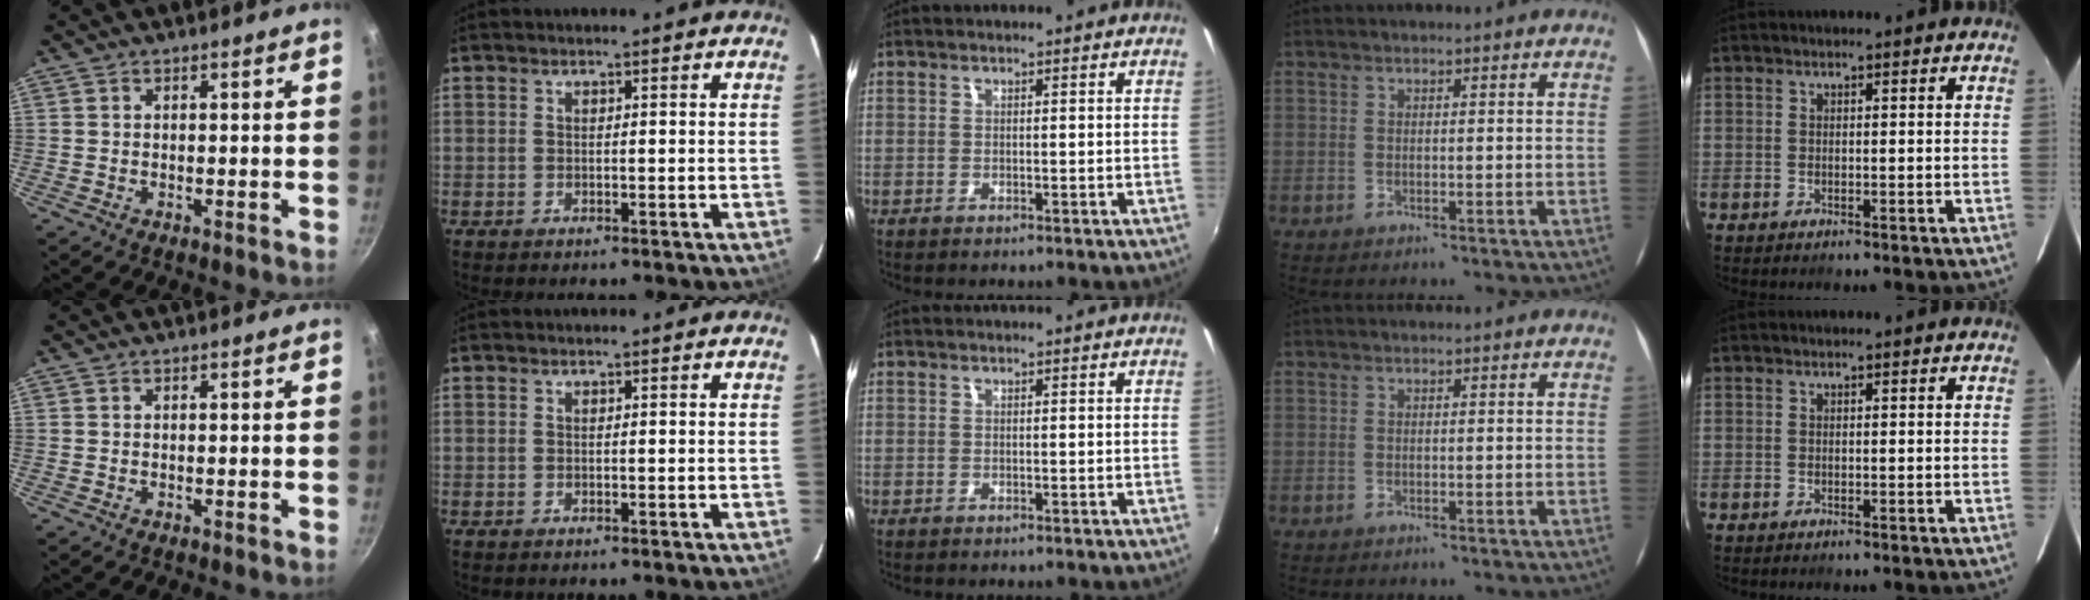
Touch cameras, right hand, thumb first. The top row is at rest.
{}